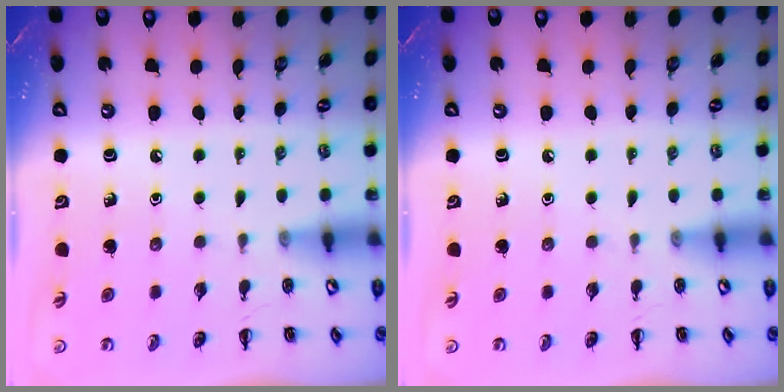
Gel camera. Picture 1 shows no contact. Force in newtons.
{"total": 0.0}